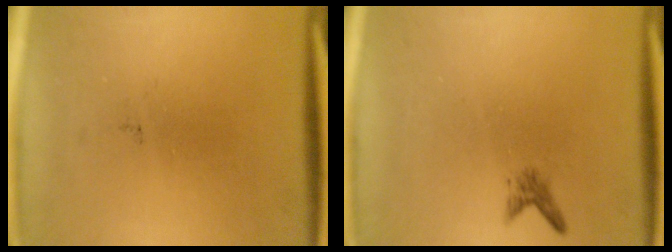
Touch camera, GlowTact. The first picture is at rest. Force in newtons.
{"total": 1.1}